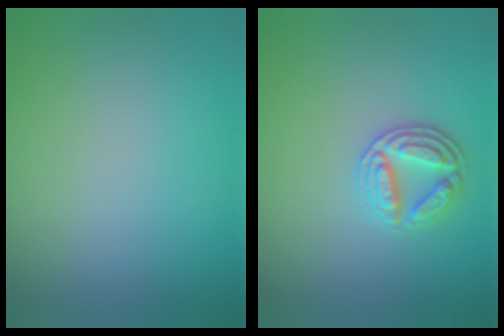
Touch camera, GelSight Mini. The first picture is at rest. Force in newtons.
{"total": 3.0, "press": 2.9, "slide": 0.8}